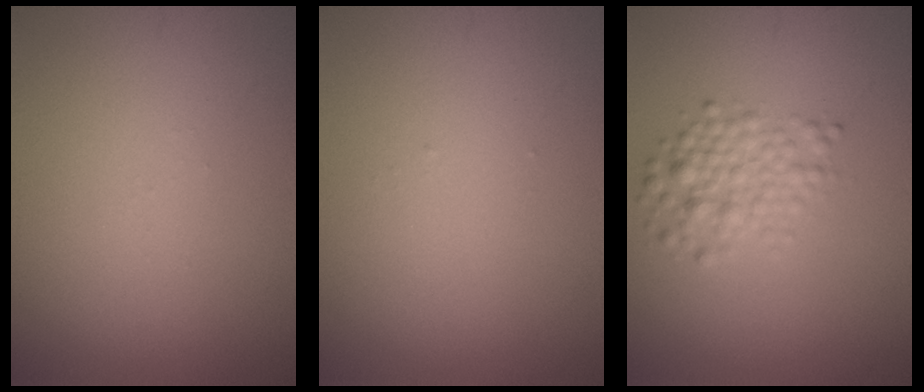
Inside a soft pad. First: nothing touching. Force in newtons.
{"total": 0.0}
{"total": 3.0, "press": 3.0, "slide": 0.2}